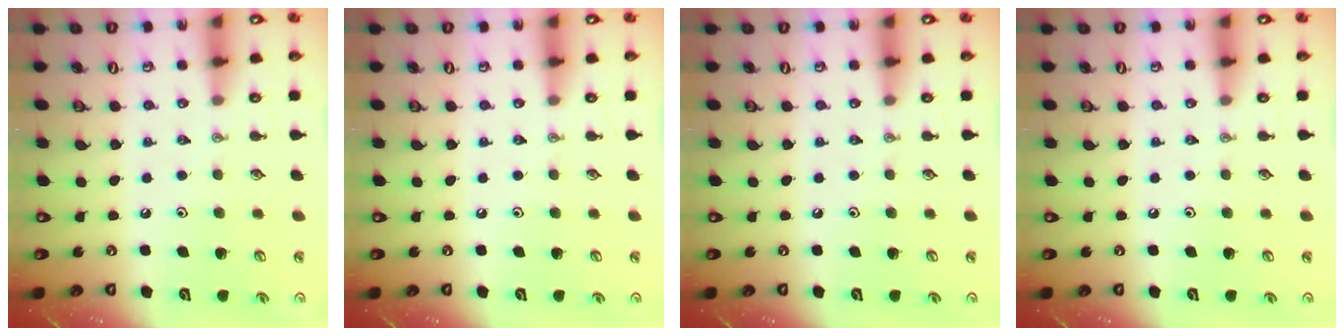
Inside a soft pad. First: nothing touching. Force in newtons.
{"total": 0.0}
{"total": 0.0}
{"total": 0.0}